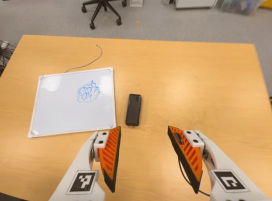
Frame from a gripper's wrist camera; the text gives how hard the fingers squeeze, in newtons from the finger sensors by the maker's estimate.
{"total": 0.0}